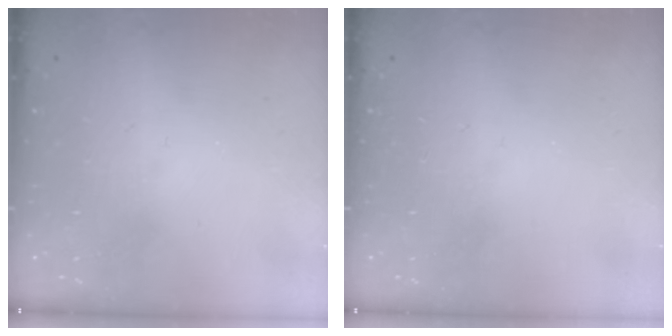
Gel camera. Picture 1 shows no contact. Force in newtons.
{"total": 0.0}